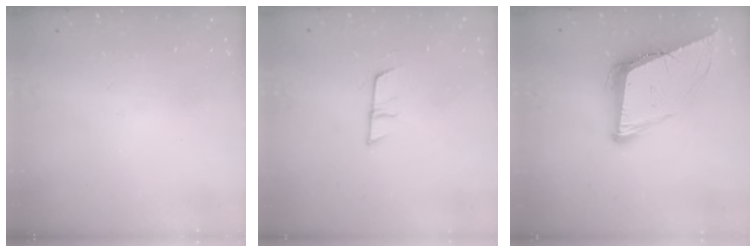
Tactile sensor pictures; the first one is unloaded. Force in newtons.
{"total": 7.2, "press": 7.1, "slide": 0.5}
{"total": 10.9, "press": 10.3, "slide": 3.6}